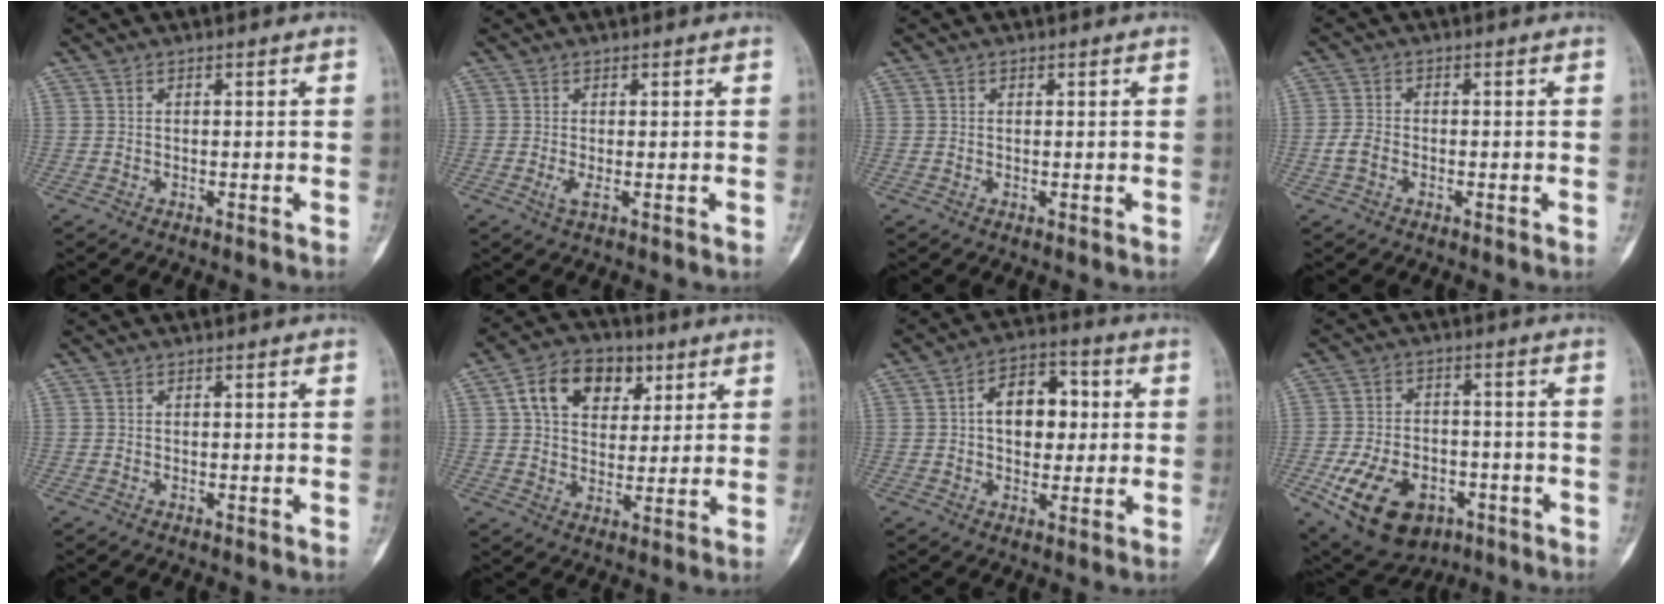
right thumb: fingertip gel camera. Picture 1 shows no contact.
{"total": 1.3, "force": [-0.2, 0.1, 1.3], "torque": [-0.034, -0.006, -0.004]}
{"total": 0.0}
{"total": 2.9, "force": [-1.0, 2.0, 1.9], "torque": [-0.041, 0.009, -0.021]}
{"total": 0.0}
{"total": 12.5, "force": [4.7, 8.9, 7.5], "torque": [-0.088, -0.001, 0.073]}
{"total": 10.6, "force": [1.1, 6.9, 8.0], "torque": [-0.084, 0.019, 0.012]}
{"total": 15.9, "force": [-6.6, 10.4, 10.0], "torque": [-0.166, 0.022, -0.095]}